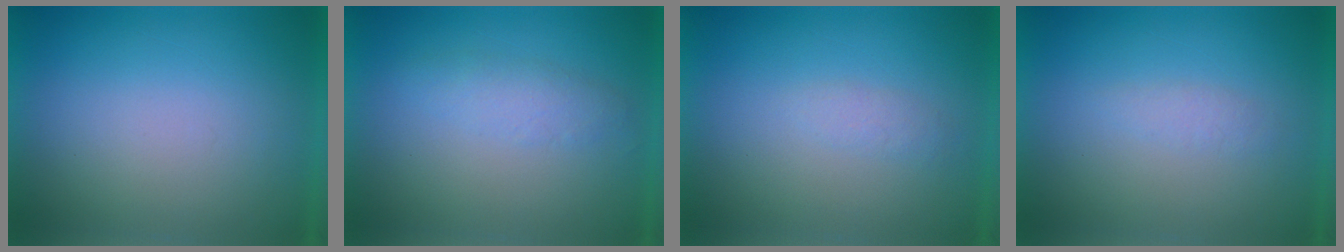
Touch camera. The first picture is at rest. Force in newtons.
{"total": 2.4}
{"total": 1.4}
{"total": 1.3}